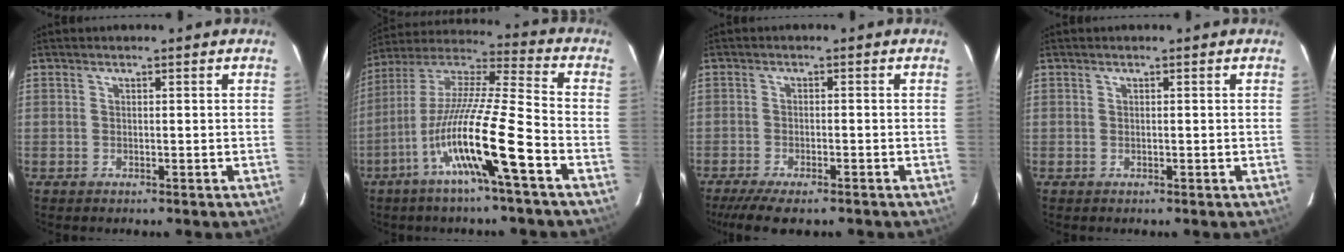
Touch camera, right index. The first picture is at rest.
{"total": 17.5, "force": [-7.4, 0.5, 15.8], "torque": [-0.313, -0.007, -0.140]}
{"total": 9.5, "force": [-7.2, 2.8, 5.4], "torque": [-0.091, -0.009, -0.115]}
{"total": 0.0}